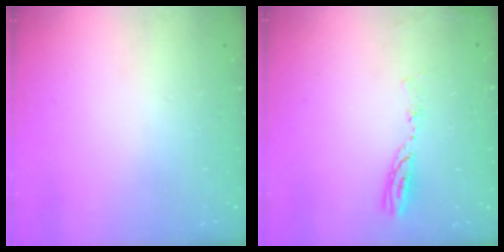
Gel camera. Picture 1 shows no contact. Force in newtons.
{"total": 5.9, "press": 5.8, "slide": 0.7}